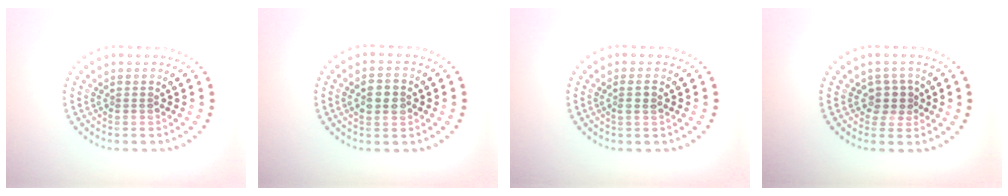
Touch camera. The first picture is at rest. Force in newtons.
{"total": 2.8, "press": 2.8, "slide": 0.2}
{"total": 1.4, "press": 1.2, "slide": 0.7}
{"total": 2.2, "press": 1.7, "slide": 1.3}